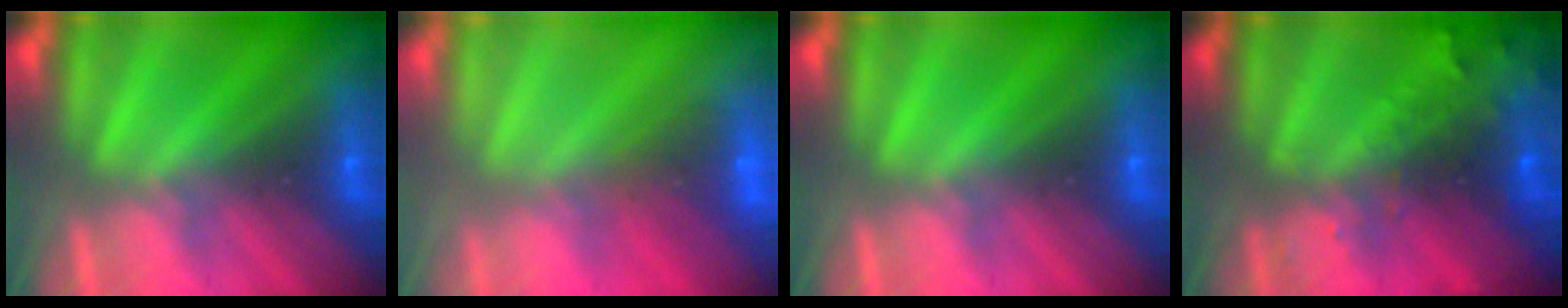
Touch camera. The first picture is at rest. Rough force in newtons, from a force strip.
{"total": 7.8}
{"total": 0.0}
{"total": 8.8}